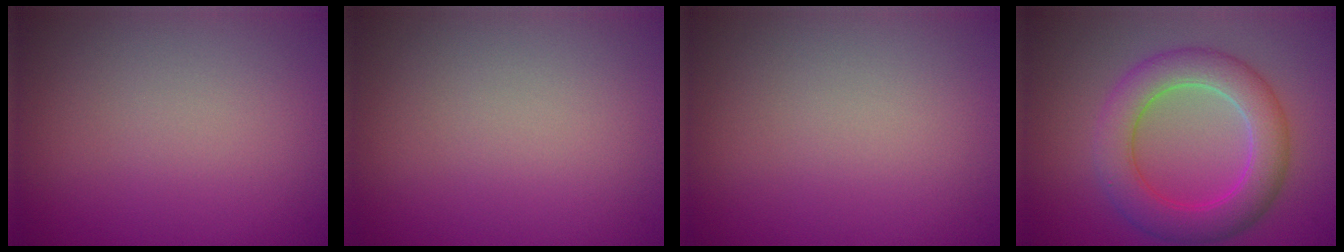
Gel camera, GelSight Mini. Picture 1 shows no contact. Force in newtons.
{"total": 0.0}
{"total": 0.0}
{"total": 5.9, "press": 5.9, "slide": 0.4}